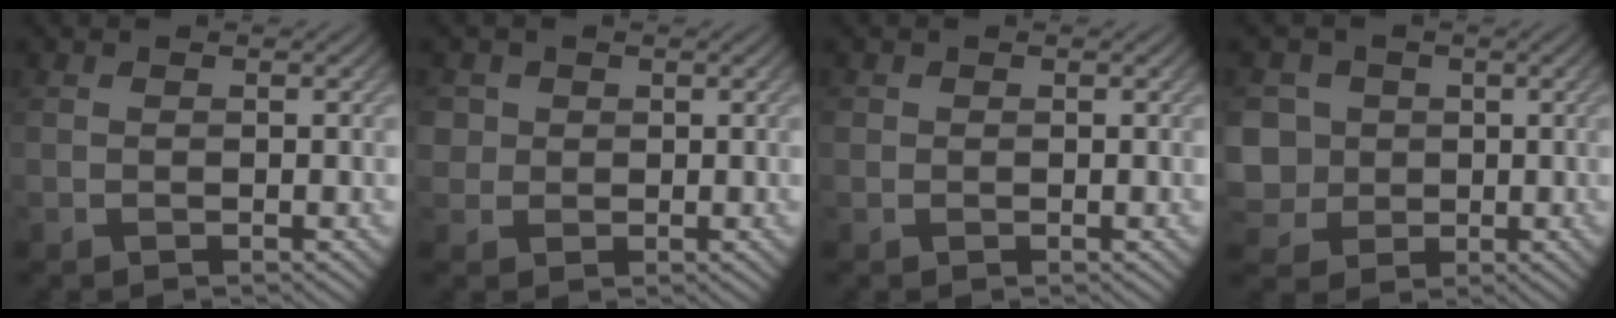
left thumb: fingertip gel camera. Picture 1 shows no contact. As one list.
[{"total": 2.2, "force": [0.7, 2.1, 0.4], "torque": [-0.012, -0.001, 0.015]}, {"total": 0.7, "force": [0.2, 0.7, 0.1], "torque": [0.002, -0.003, 0.001]}, {"total": 7.1, "force": [0.3, 6.6, 2.5], "torque": [-0.095, -0.002, -0.016]}]